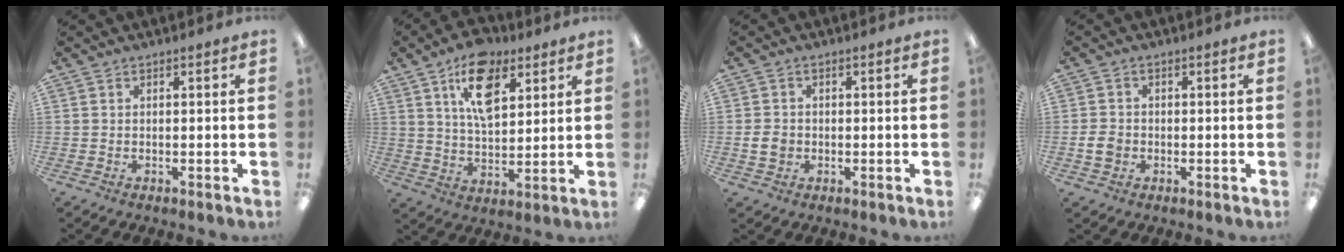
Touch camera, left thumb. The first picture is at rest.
{"total": 14.2, "force": [7.8, 7.7, 8.9], "torque": [-0.142, -0.018, 0.137]}
{"total": 3.4, "force": [-0.4, 2.8, 1.9], "torque": [-0.033, 0.007, -0.007]}
{"total": 3.4, "force": [-0.7, 2.9, 1.7], "torque": [-0.029, 0.007, -0.012]}